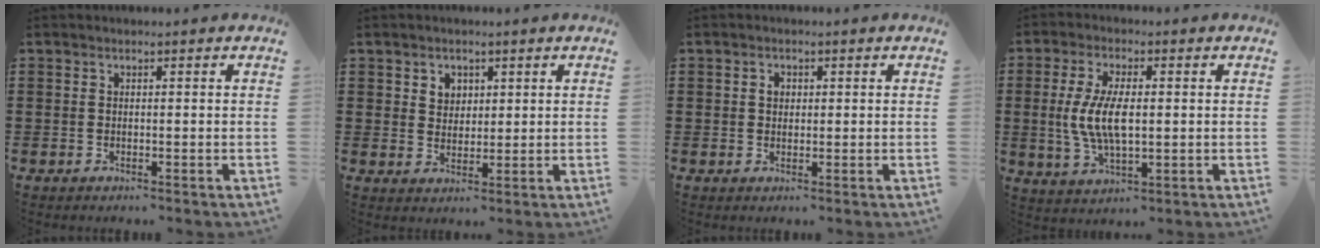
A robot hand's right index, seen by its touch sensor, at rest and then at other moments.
{"total": 2.9, "force": [1.6, 2.3, 0.5], "torque": [-0.020, 0.011, 0.028]}
{"total": 1.5, "force": [0.3, 1.1, 0.9], "torque": [-0.019, 0.007, 0.006]}
{"total": 8.0, "force": [0.1, 3.4, 7.2], "torque": [-0.162, 0.000, -0.005]}